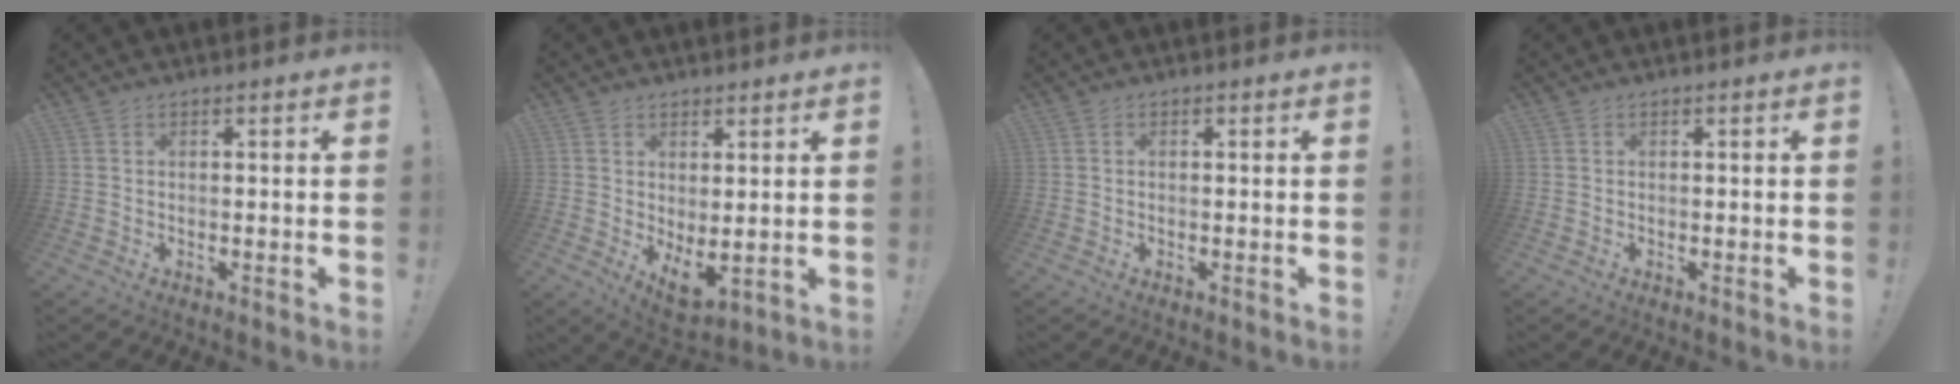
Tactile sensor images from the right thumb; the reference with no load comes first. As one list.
[{"total": 5.4, "force": [1.8, 2.7, 4.4], "torque": [-0.054, -0.025, 0.044]}, {"total": 0.0}, {"total": 0.0}]